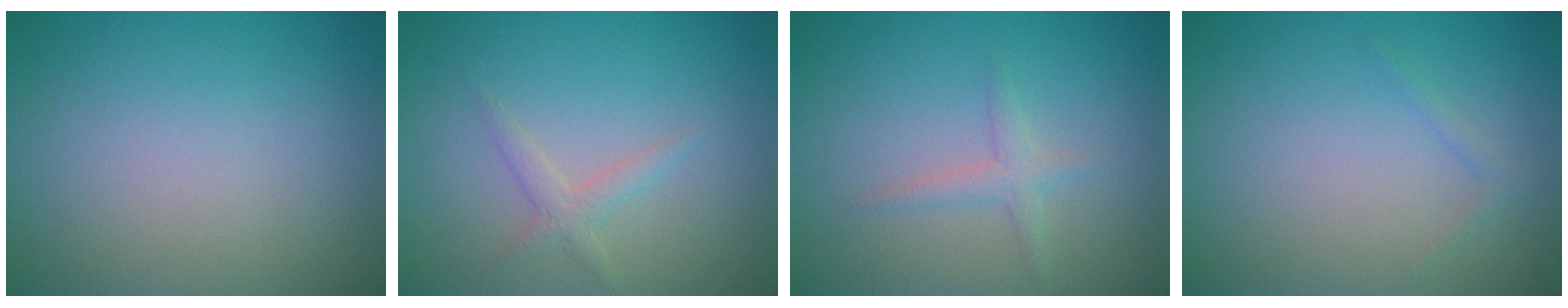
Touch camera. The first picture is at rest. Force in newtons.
{"total": 1.5, "press": 1.5, "slide": 0.0}
{"total": 1.5, "press": 1.5, "slide": 0.1}
{"total": 0.6, "press": 0.6, "slide": 0.1}